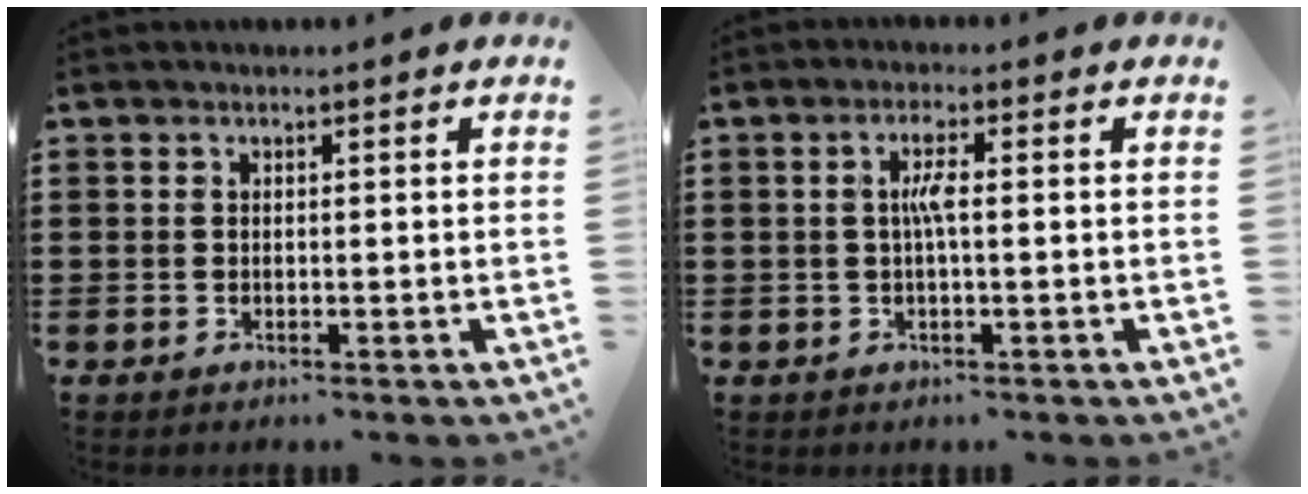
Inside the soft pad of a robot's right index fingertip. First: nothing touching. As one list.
[{"total": 3.1, "force": [-0.1, 0.4, 3.1], "torque": [-0.059, -0.001, -0.005]}]